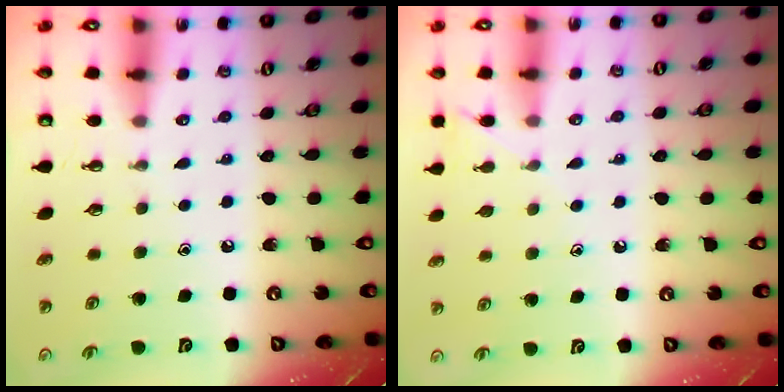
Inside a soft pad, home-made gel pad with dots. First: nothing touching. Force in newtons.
{"total": 5.5, "press": 5.5, "slide": 0.6}